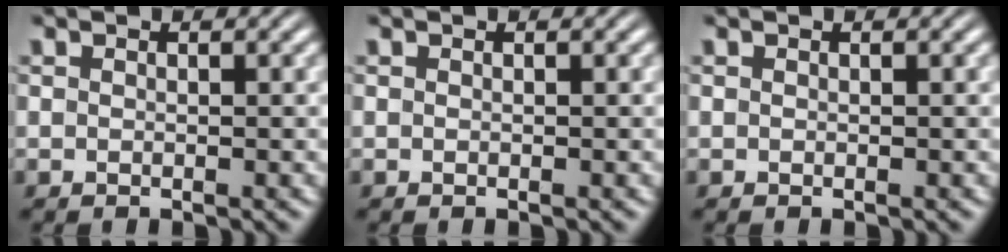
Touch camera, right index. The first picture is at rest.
{"total": 0.0}
{"total": 0.0}